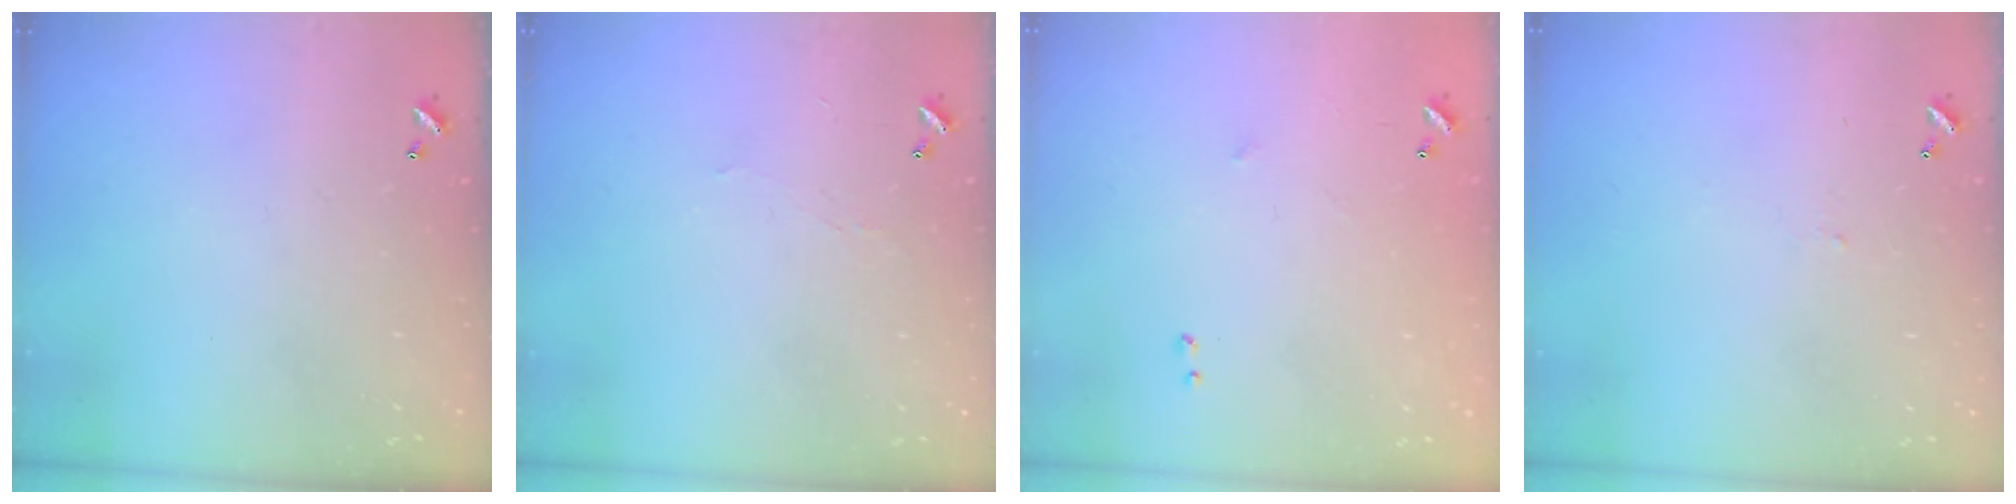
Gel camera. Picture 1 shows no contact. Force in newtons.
{"total": 0.8, "press": 0.7, "slide": 0.4}
{"total": 6.4, "press": 6.3, "slide": 0.8}
{"total": 2.1, "press": 2.1, "slide": 0.2}